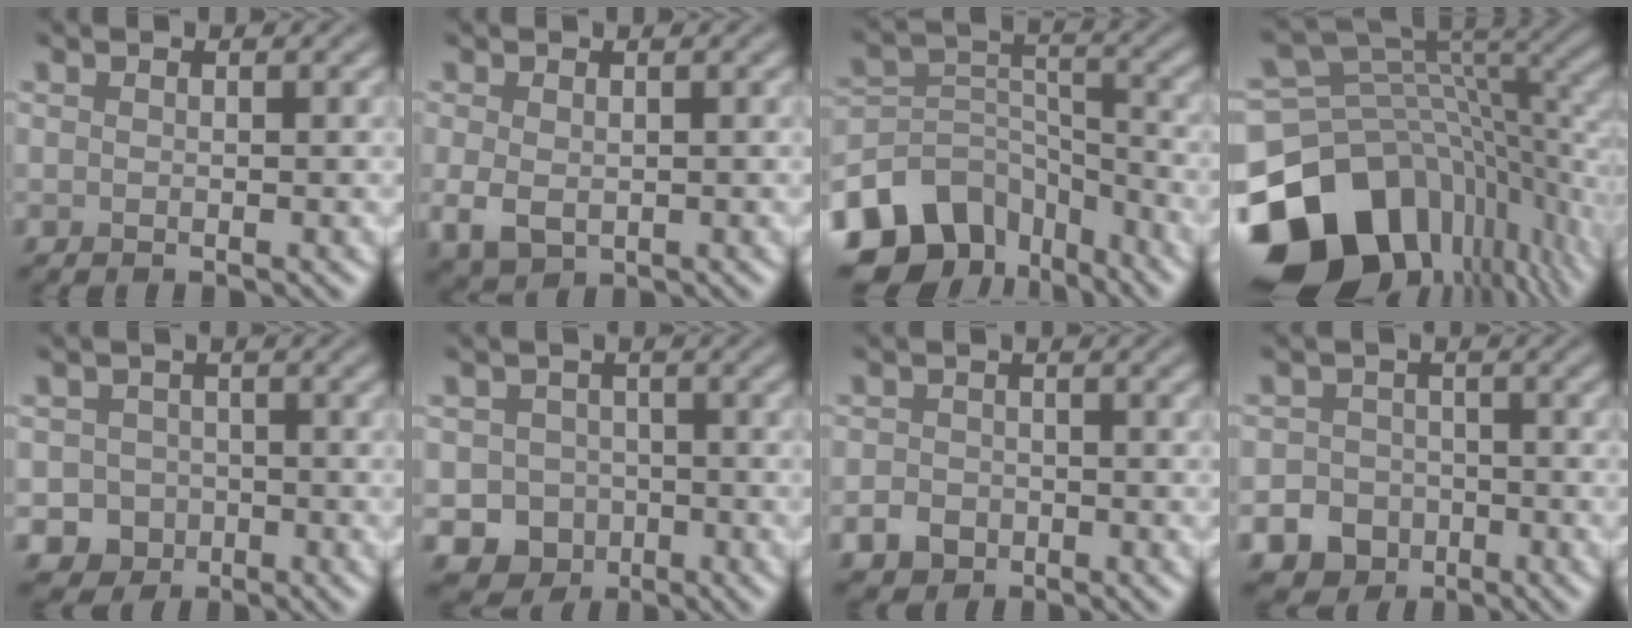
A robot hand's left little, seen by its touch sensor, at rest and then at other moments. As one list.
[{"total": 3.1, "force": [-0.6, 2.1, 2.1], "torque": [-0.049, -0.010, -0.009]}, {"total": 10.1, "force": [-6.8, 6.3, 3.9], "torque": [-0.074, -0.002, -0.128]}, {"total": 16.2, "force": [-7.6, 10.2, 9.9], "torque": [-0.198, -0.013, -0.131]}, {"total": 4.0, "force": [-1.7, 3.6, 0.6], "torque": [0.007, -0.002, -0.033]}, {"total": 7.7, "force": [-3.7, 6.6, 1.6], "torque": [0.002, -0.031, -0.070]}, {"total": 2.6, "force": [-1.3, 2.1, 0.9], "torque": [-0.013, -0.003, -0.024]}, {"total": 9.6, "force": [-5.2, 7.8, 1.8], "torque": [-0.019, -0.043, -0.101]}]